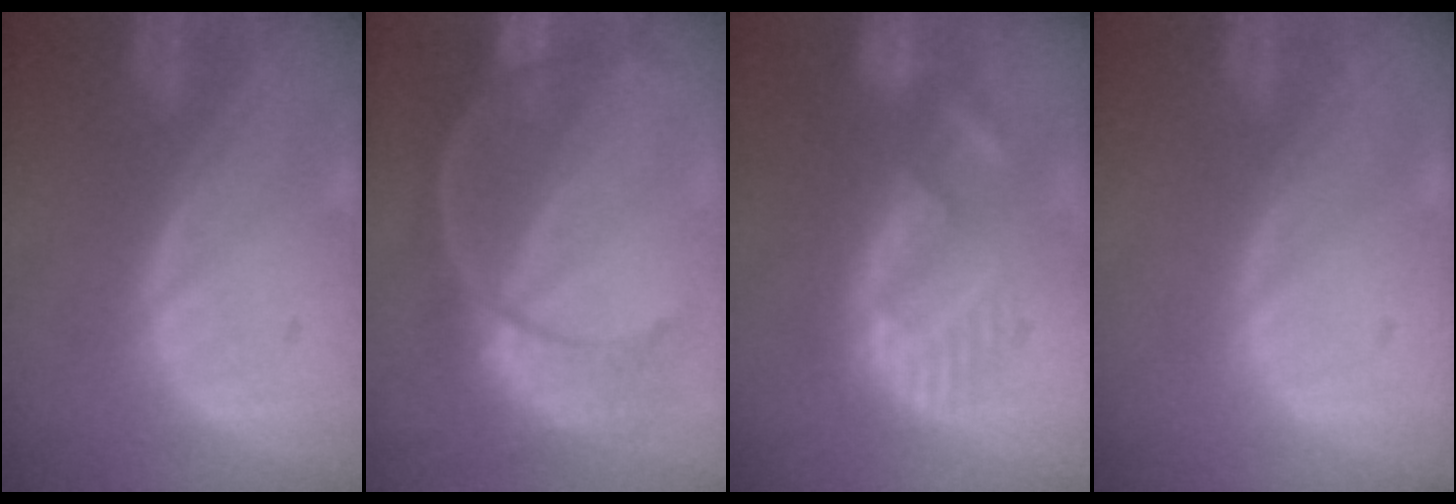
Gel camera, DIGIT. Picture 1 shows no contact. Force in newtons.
{"total": 9.4, "press": 8.5, "slide": 4.0}
{"total": 8.6, "press": 8.1, "slide": 2.9}
{"total": 0.0}